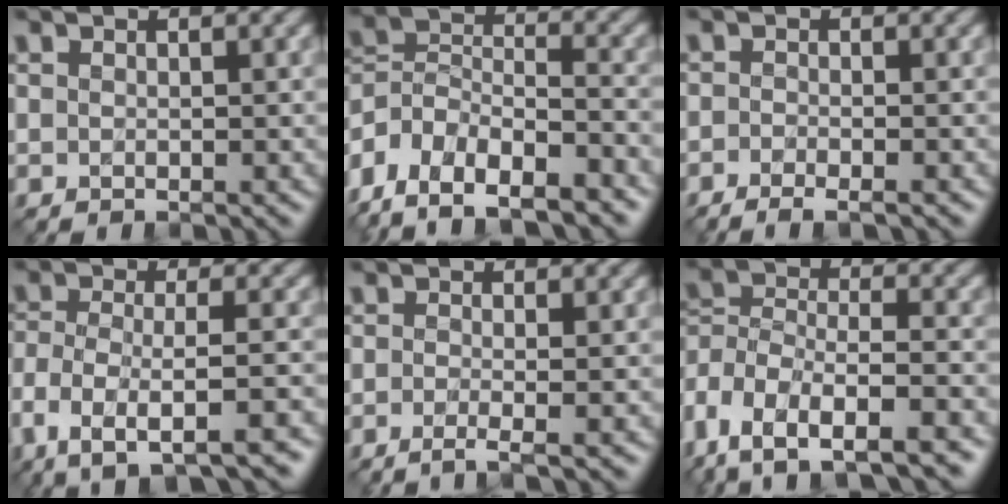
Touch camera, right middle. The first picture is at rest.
{"total": 10.3, "force": [-7.7, 4.8, 4.8], "torque": [-0.082, 0.012, -0.136]}
{"total": 2.8, "force": [-2.0, 0.7, 1.9], "torque": [-0.026, -0.004, -0.032]}
{"total": 6.5, "force": [-3.8, 1.9, 5.0], "torque": [-0.092, -0.005, -0.066]}
{"total": 2.1, "force": [-0.9, 0.6, 1.8], "torque": [-0.020, -0.007, -0.027]}
{"total": 12.0, "force": [-8.3, 5.9, 6.3], "torque": [-0.119, 0.009, -0.116]}